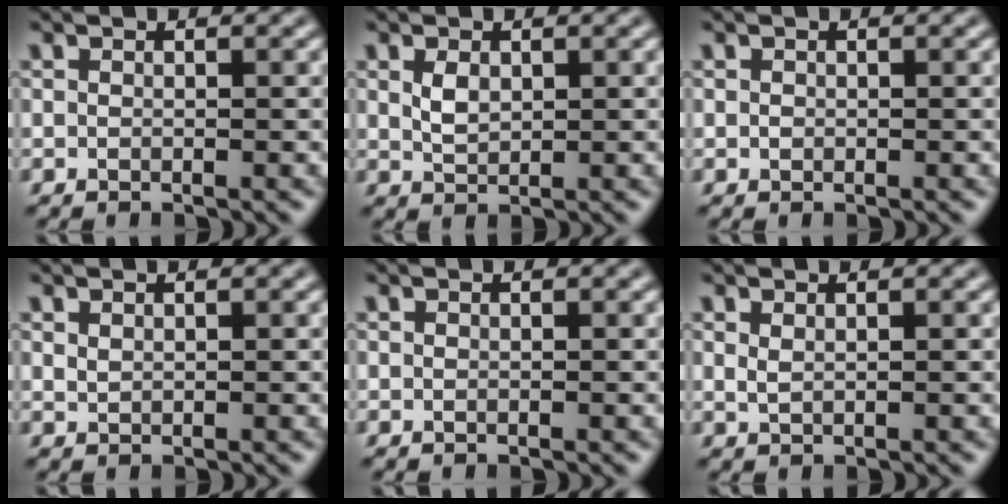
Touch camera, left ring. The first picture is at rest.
{"total": 1.7, "force": [0.6, 1.1, 1.2], "torque": [-0.027, -0.001, 0.015]}
{"total": 0.0}
{"total": 0.6, "force": [0.5, 0.2, 0.2], "torque": [-0.009, -0.001, 0.013]}
{"total": 0.0}
{"total": 0.7, "force": [0.5, 0.2, 0.5], "torque": [-0.014, -0.001, 0.011]}